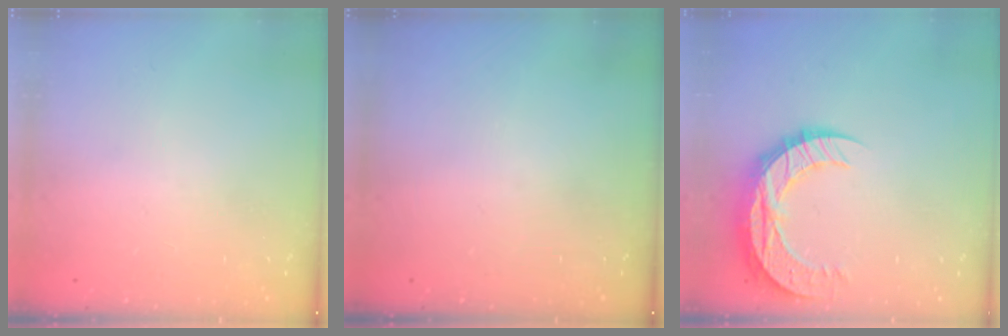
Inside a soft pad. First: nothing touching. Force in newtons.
{"total": 0.0}
{"total": 12.8, "press": 12.8, "slide": 0.9}